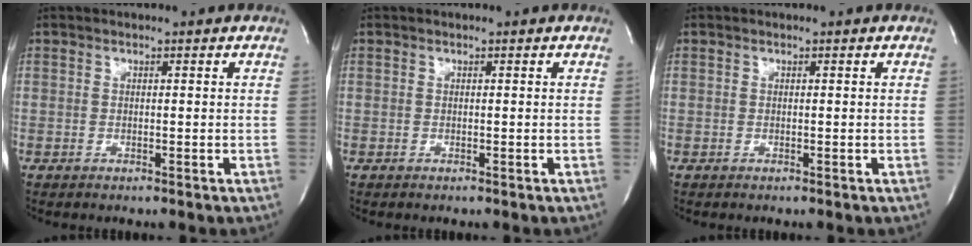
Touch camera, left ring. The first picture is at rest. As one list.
[{"total": 0.0}, {"total": 0.0}]